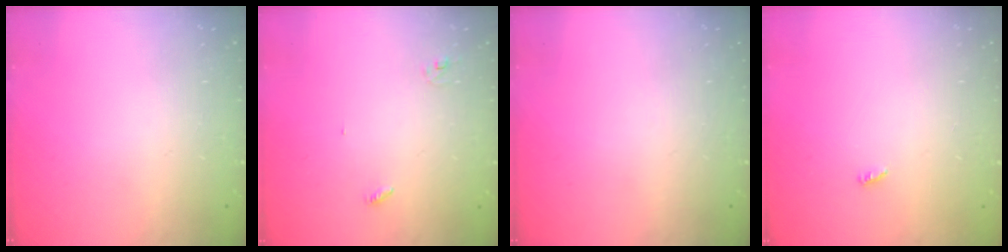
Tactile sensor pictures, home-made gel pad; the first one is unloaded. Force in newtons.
{"total": 2.8, "press": 2.8, "slide": 0.2}
{"total": 0.0}
{"total": 2.3, "press": 2.3, "slide": 0.2}